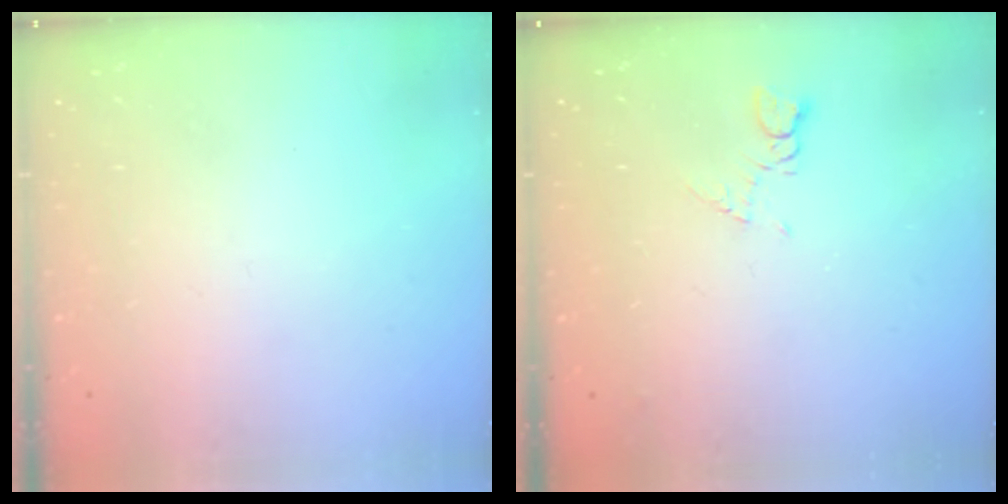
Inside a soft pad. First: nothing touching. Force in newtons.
{"total": 5.2, "press": 5.1, "slide": 0.7}